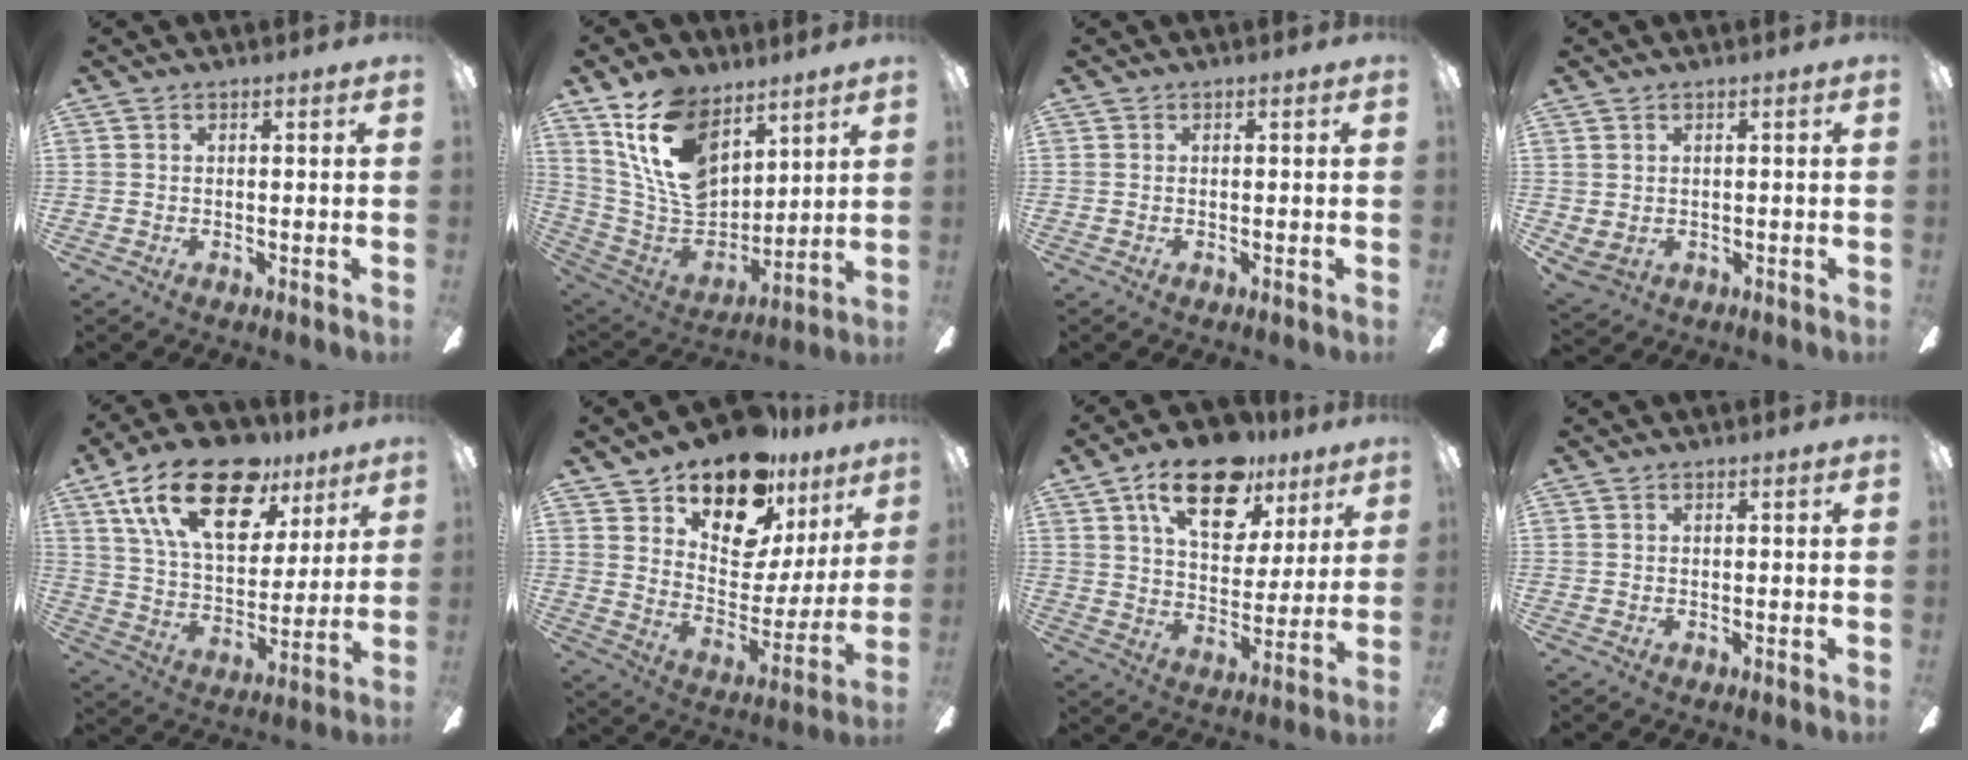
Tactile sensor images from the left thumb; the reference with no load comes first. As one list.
[{"total": 19.2, "force": [10.4, 11.6, 11.1], "torque": [-0.236, -0.044, 0.193]}, {"total": 0.0}, {"total": 2.5, "force": [1.3, 1.7, 1.2], "torque": [-0.034, -0.005, 0.022]}, {"total": 23.9, "force": [13.8, 11.9, 15.4], "torque": [-0.273, -0.060, 0.240]}, {"total": 18.0, "force": [13.8, 8.6, 7.8], "torque": [-0.134, -0.098, 0.243]}, {"total": 19.2, "force": [11.9, 9.6, 11.7], "torque": [-0.185, -0.049, 0.202]}, {"total": 0.0}]